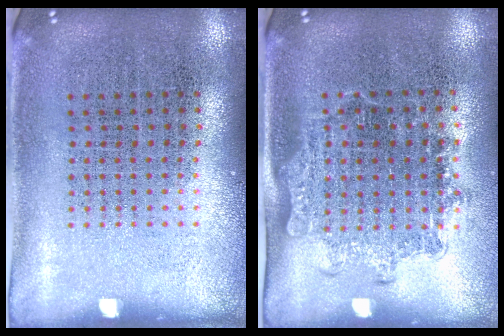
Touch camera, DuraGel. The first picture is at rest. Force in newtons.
{"total": 1.4, "press": 1.1, "slide": 0.8}